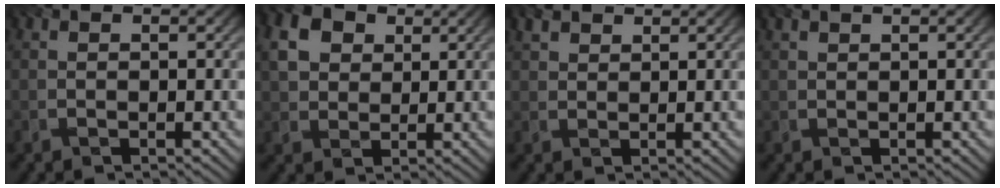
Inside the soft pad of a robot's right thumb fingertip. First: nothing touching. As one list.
[{"total": 5.4, "force": [1.7, 4.3, 2.9], "torque": [-0.083, 0.006, 0.025]}, {"total": 2.3, "force": [1.8, 1.2, 0.9], "torque": [-0.025, 0.005, 0.036]}, {"total": 0.8, "force": [0.7, -0.1, 0.3], "torque": [-0.011, 0.003, 0.014]}]